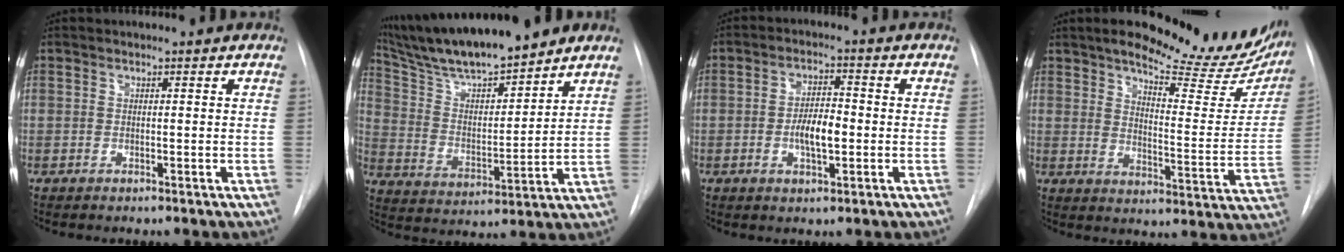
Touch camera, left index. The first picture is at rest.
{"total": 16.4, "force": [14.3, 1.5, 8.0], "torque": [-0.145, 0.007, 0.259]}
{"total": 5.3, "force": [-1.0, 1.9, 4.8], "torque": [-0.090, 0.003, -0.018]}
{"total": 20.6, "force": [17.2, 5.3, 10.0], "torque": [-0.123, -0.035, 0.208]}